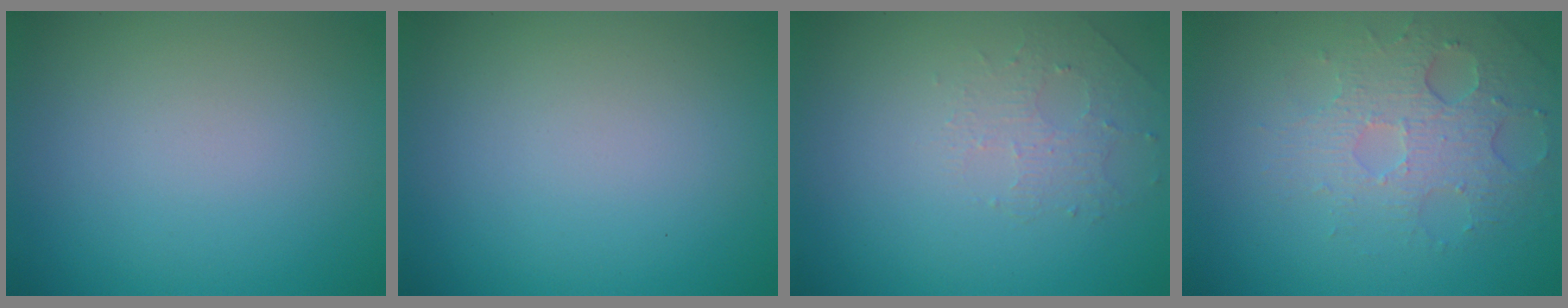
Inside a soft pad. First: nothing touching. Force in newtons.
{"total": 0.0}
{"total": 1.4, "press": 0.7, "slide": 1.2}
{"total": 3.6, "press": 3.2, "slide": 1.5}